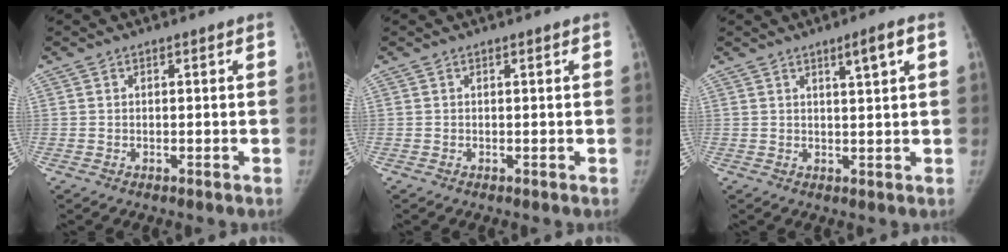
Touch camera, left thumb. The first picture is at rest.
{"total": 0.0}
{"total": 4.0, "force": [1.9, 0.2, 3.5], "torque": [-0.051, -0.007, 0.032]}